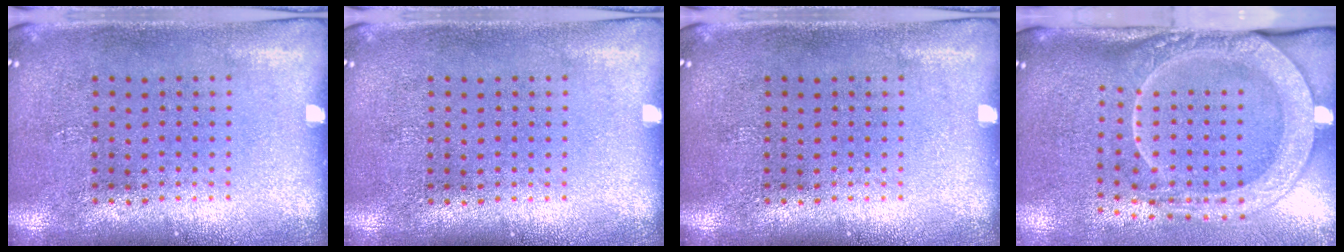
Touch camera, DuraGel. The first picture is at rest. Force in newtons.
{"total": 0.0}
{"total": 0.0}
{"total": 2.8, "press": 2.1, "slide": 1.8}